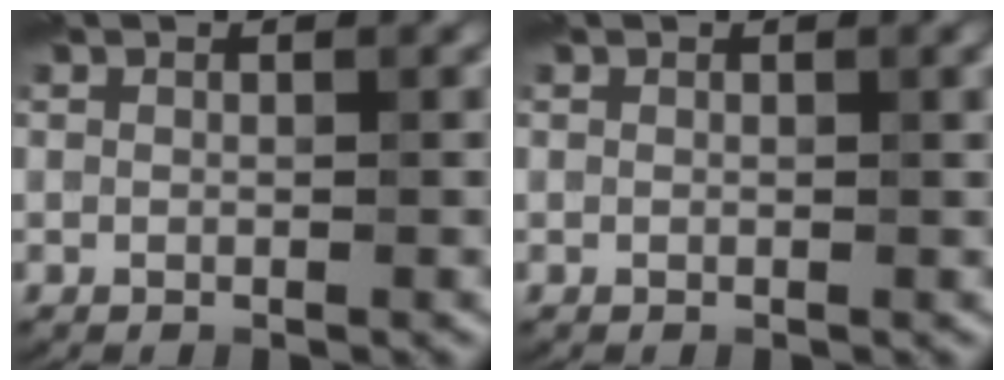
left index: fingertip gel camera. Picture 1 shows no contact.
{"total": 0.9, "force": [0.2, 0.1, 0.8], "torque": [-0.011, 0.002, 0.002]}